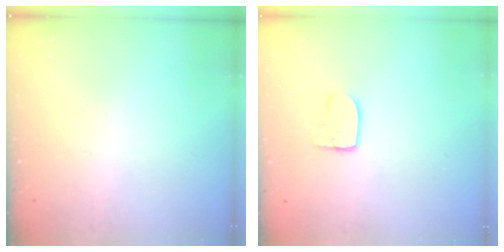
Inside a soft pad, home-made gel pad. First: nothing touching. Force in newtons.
{"total": 7.2, "press": 7.1, "slide": 0.4}